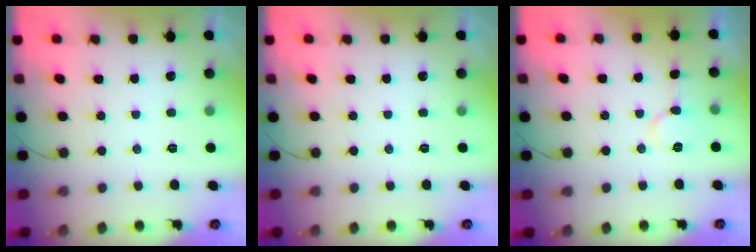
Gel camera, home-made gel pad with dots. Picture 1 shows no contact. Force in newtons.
{"total": 0.0}
{"total": 6.2, "press": 6.2, "slide": 0.6}